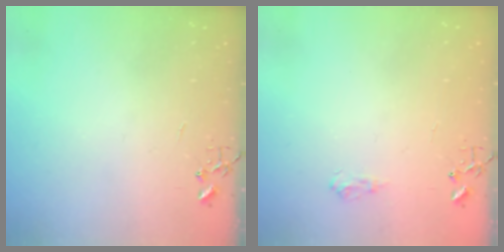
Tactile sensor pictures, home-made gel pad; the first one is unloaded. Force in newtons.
{"total": 6.3, "press": 6.3, "slide": 0.7}